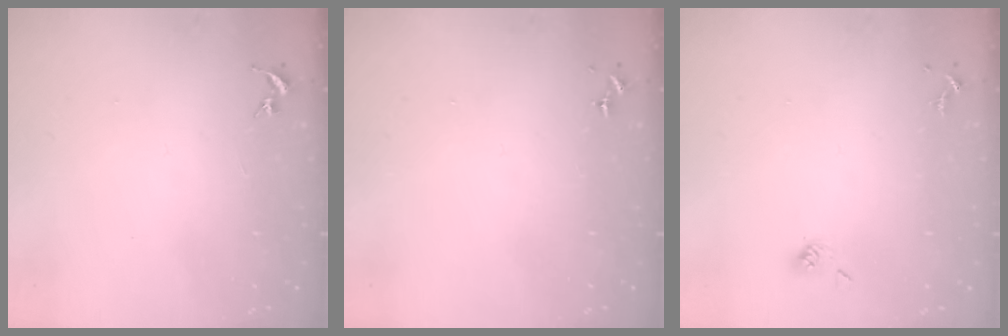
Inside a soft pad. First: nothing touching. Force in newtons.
{"total": 0.0}
{"total": 4.4, "press": 3.7, "slide": 2.4}